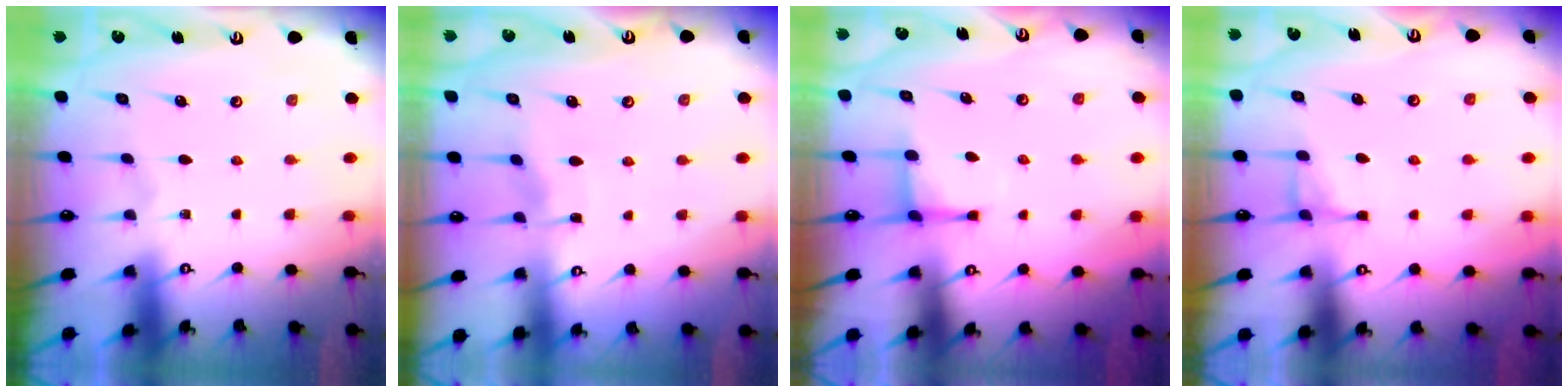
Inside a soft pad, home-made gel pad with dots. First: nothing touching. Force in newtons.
{"total": 4.1, "press": 4.1, "slide": 0.5}
{"total": 3.7, "press": 3.6, "slide": 0.6}
{"total": 4.3, "press": 4.2, "slide": 0.8}